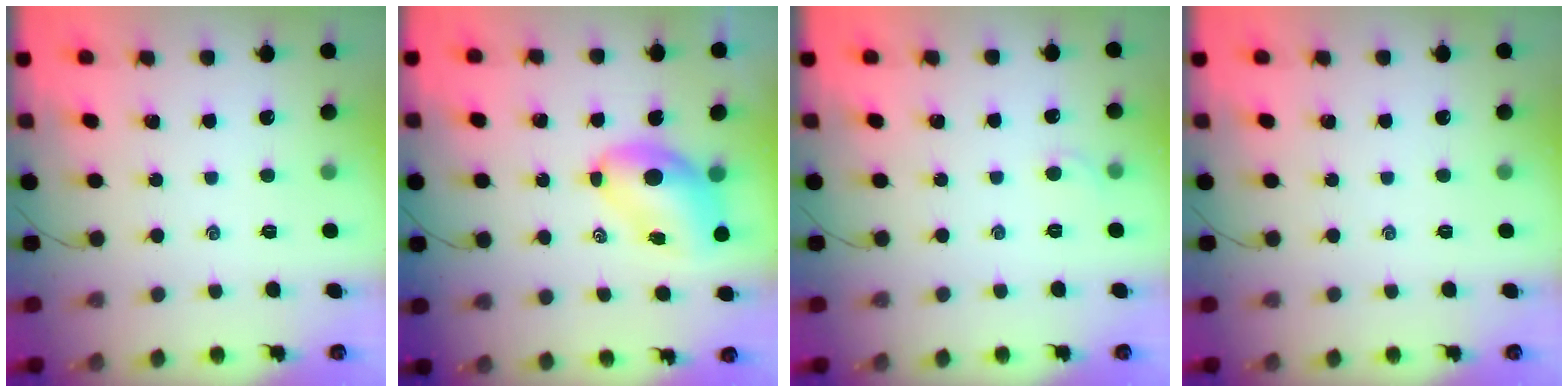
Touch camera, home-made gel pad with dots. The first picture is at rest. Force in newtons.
{"total": 7.6, "press": 7.3, "slide": 2.3}
{"total": 2.7, "press": 2.5, "slide": 0.9}
{"total": 0.0}